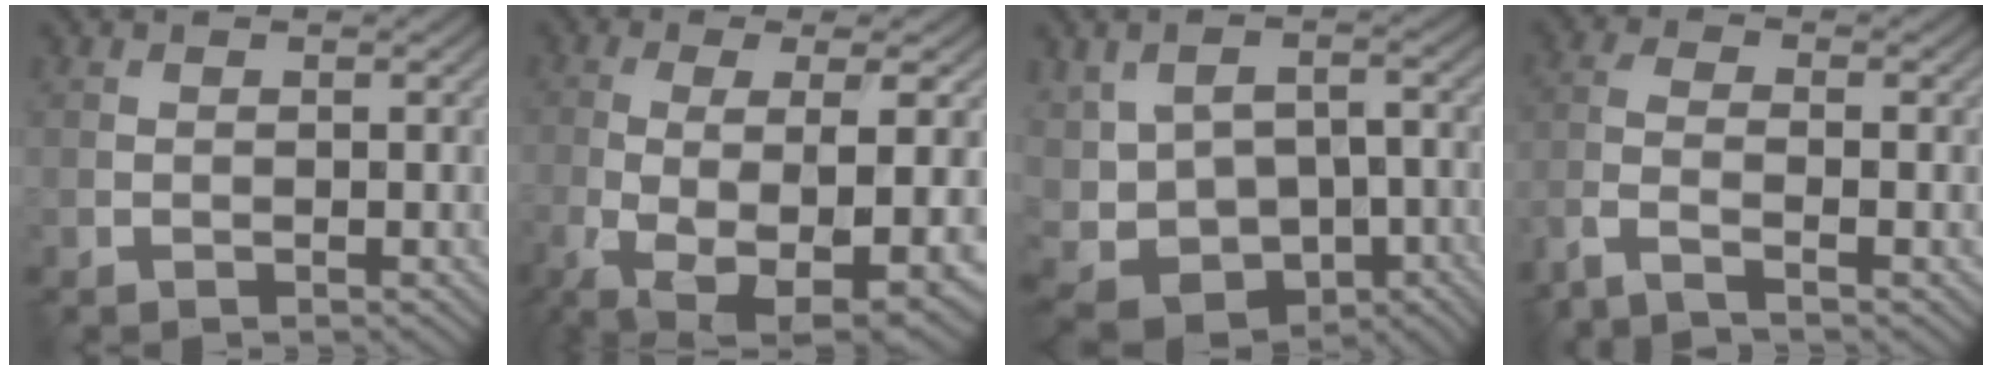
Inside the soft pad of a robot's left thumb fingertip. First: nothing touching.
{"total": 12.8, "force": [-4.8, 4.2, 11.1], "torque": [-0.205, -0.026, -0.063]}
{"total": 11.0, "force": [-3.1, 7.4, 7.5], "torque": [-0.169, -0.024, -0.029]}
{"total": 4.0, "force": [-2.7, 0.6, 2.9], "torque": [-0.063, -0.004, -0.073]}